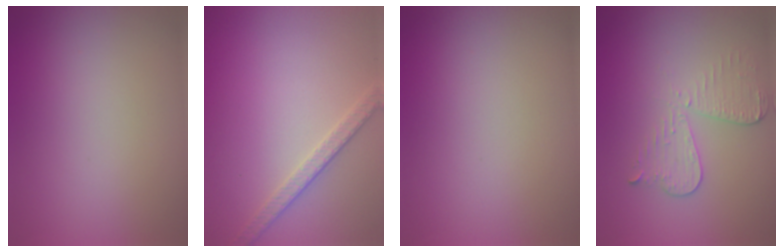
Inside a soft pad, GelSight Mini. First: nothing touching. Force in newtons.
{"total": 2.6, "press": 2.5, "slide": 0.8}
{"total": 0.0}
{"total": 3.2, "press": 2.9, "slide": 1.3}